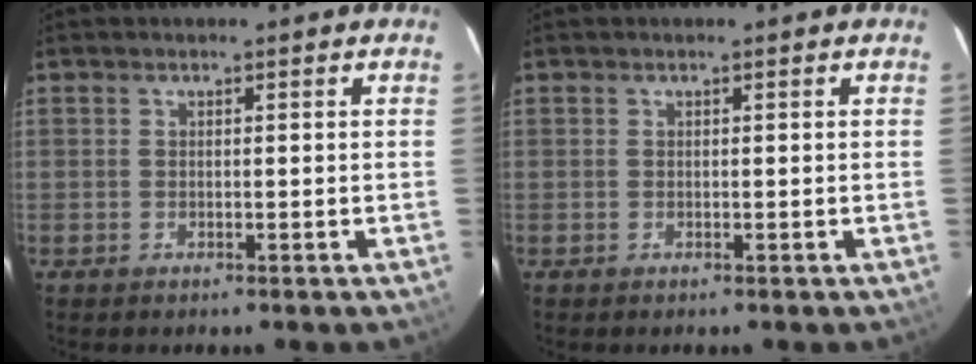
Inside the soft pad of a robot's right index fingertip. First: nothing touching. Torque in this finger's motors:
{"motor_torque": [0.00, 0.00, 0.02, 0.00]}